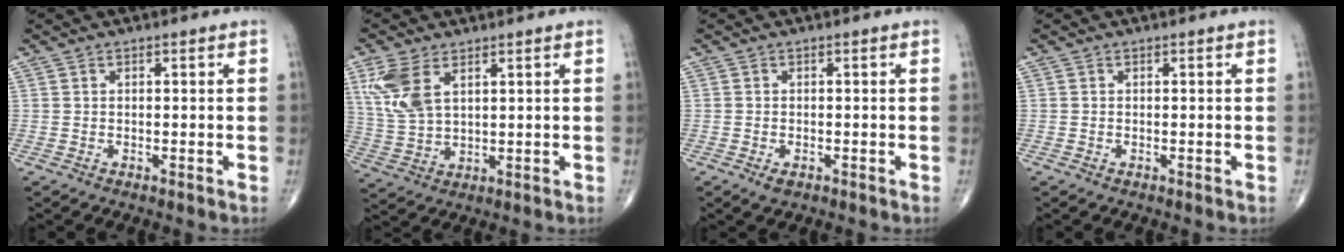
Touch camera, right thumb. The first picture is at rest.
{"total": 8.7, "force": [3.9, 4.4, 6.4], "torque": [-0.145, -0.006, 0.090]}
{"total": 1.5, "force": [-0.8, 0.9, 1.0], "torque": [-0.015, 0.000, -0.010]}
{"total": 0.0}